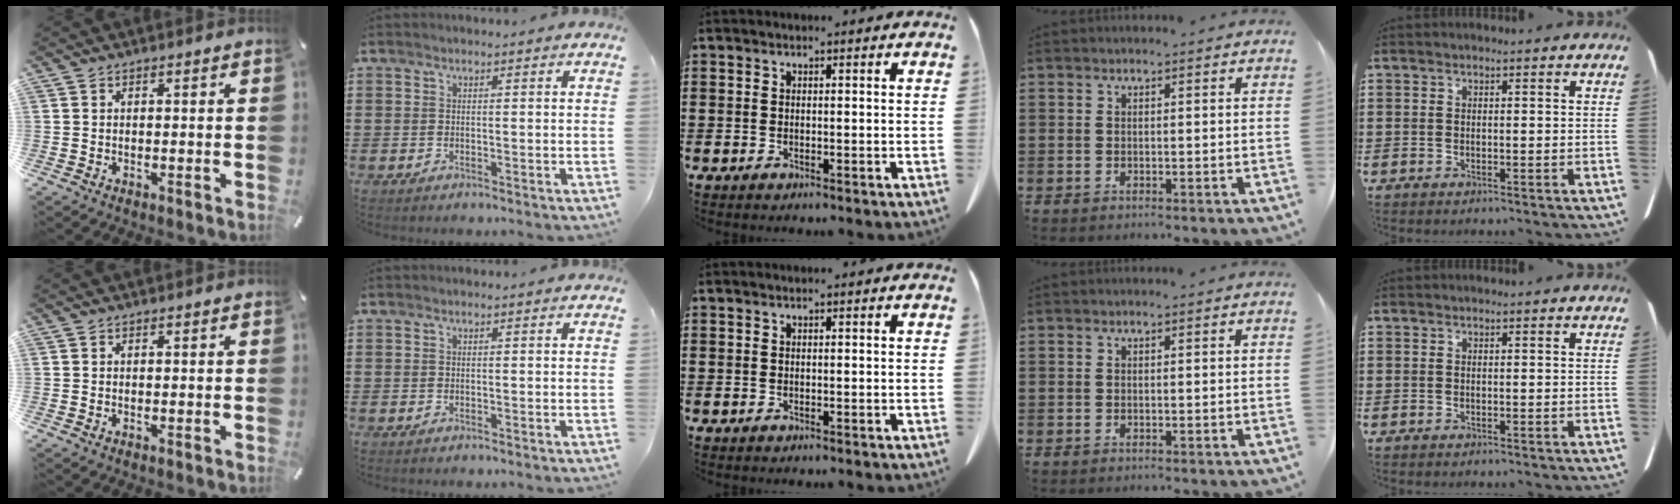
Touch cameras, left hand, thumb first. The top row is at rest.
{}